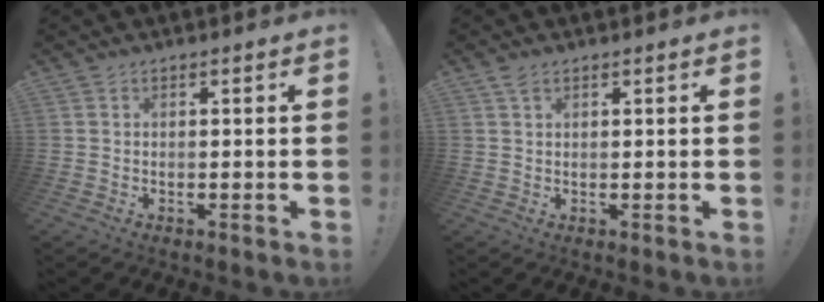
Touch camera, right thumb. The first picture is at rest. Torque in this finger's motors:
{"motor_torque": [-0.05, 0.04, -0.23, 0.35, -0.02]}